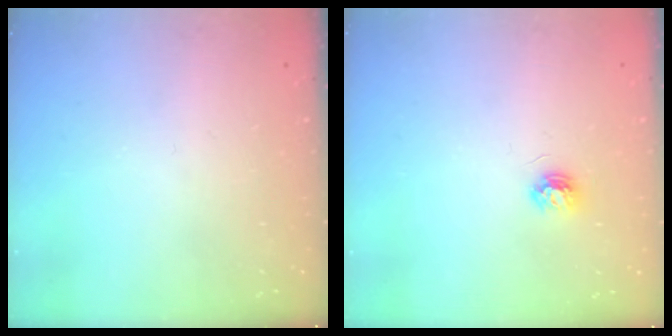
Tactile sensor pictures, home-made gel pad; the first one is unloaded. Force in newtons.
{"total": 3.7, "press": 3.7, "slide": 0.4}